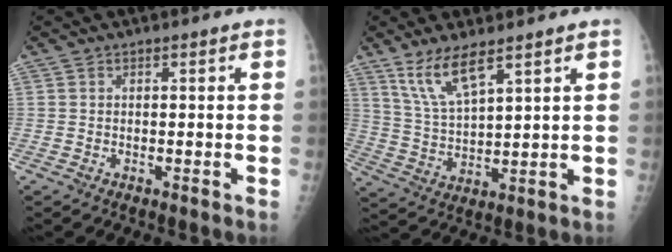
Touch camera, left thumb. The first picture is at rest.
{"total": 9.0, "force": [6.0, 2.3, 6.2], "torque": [-0.124, -0.030, 0.131]}